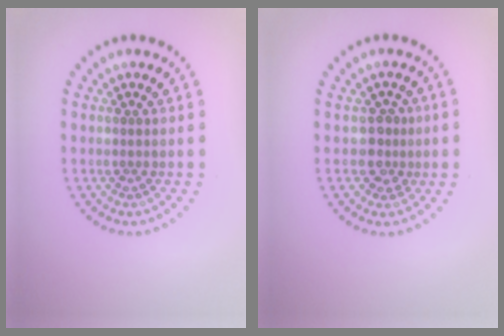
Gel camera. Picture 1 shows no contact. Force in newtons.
{"total": 2.1, "press": 1.7, "slide": 1.2}